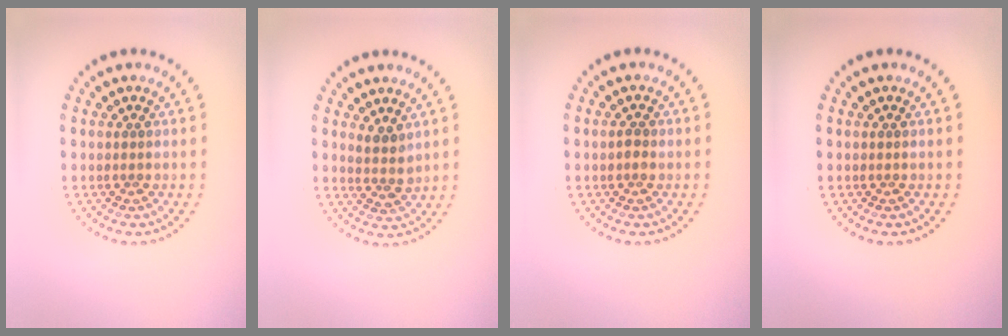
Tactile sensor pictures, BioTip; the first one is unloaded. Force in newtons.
{"total": 2.0, "press": 1.6, "slide": 1.1}
{"total": 1.0, "press": 1.0, "slide": 0.2}
{"total": 0.0}